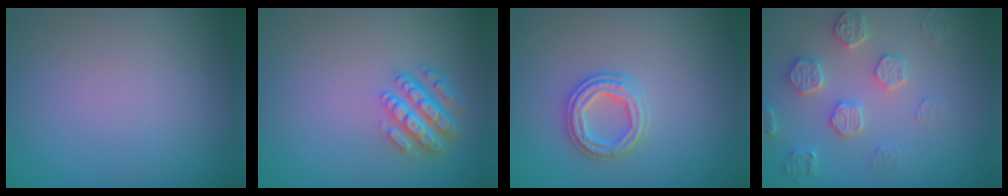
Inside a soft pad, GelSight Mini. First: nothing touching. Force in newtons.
{"total": 4.2, "press": 3.4, "slide": 2.5}
{"total": 2.8, "press": 2.7, "slide": 0.8}
{"total": 3.6, "press": 3.5, "slide": 0.8}